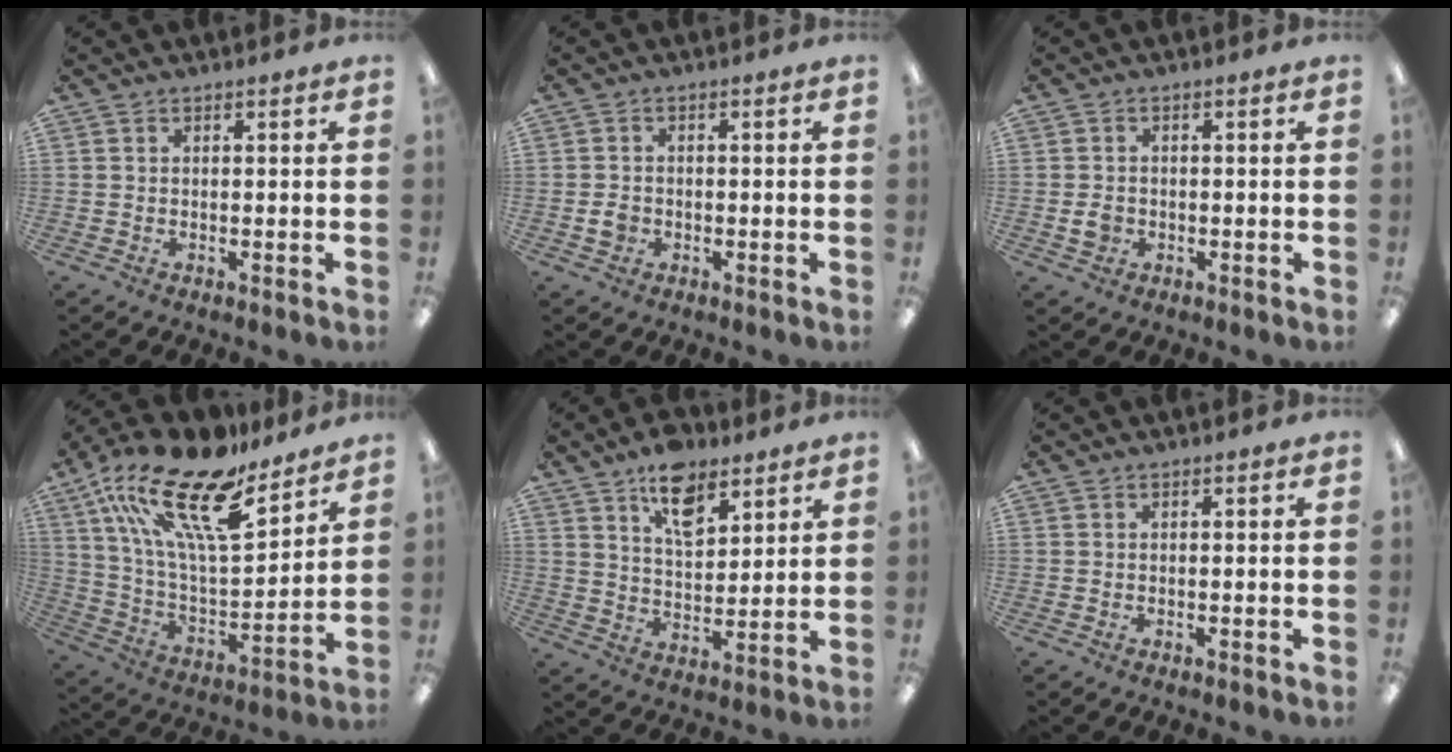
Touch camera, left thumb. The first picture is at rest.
{"total": 2.4, "force": [-0.6, 2.0, 1.1], "torque": [-0.019, 0.002, -0.012]}
{"total": 2.5, "force": [-0.5, 2.1, 1.2], "torque": [-0.013, 0.000, -0.011]}
{"total": 23.5, "force": [17.0, 7.3, 14.5], "torque": [-0.273, -0.104, 0.292]}
{"total": 10.9, "force": [7.4, 5.6, 5.6], "torque": [-0.081, -0.034, 0.131]}
{"total": 0.0}